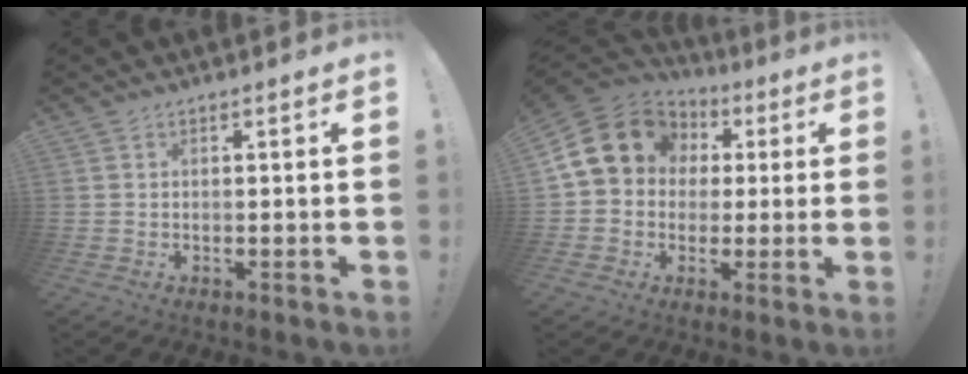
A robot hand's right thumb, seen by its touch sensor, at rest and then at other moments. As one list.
[{"total": 17.3, "force": [4.8, 14.1, 8.9], "torque": [-0.149, -0.009, 0.102]}]